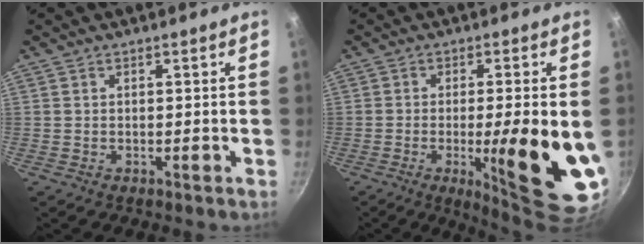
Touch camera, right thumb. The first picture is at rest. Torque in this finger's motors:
{"motor_torque": [1.44, 3.57, 1.65, -0.26, 0.37]}